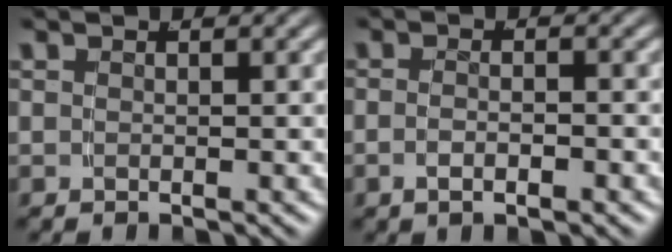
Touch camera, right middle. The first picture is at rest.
{"total": 1.8, "force": [-1.2, 0.2, 1.3], "torque": [-0.027, -0.004, -0.020]}